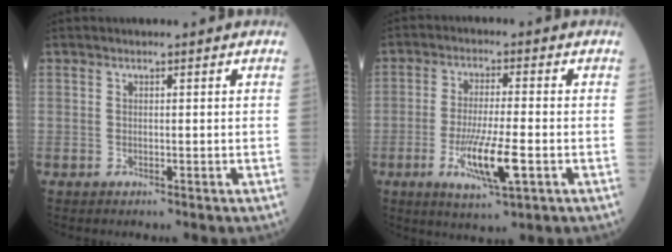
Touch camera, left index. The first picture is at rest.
{"total": 9.0, "force": [-3.0, 1.0, 8.4], "torque": [-0.161, -0.019, -0.052]}